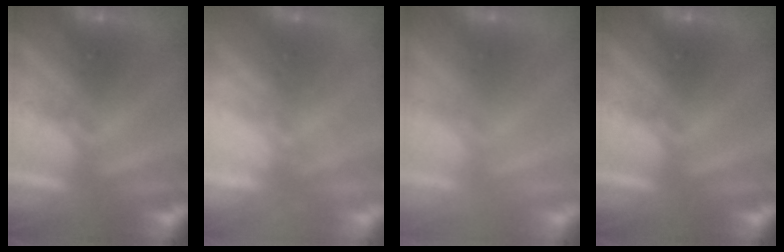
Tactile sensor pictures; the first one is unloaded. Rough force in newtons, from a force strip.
{"total": 2.3}
{"total": 2.7}
{"total": 0.0}